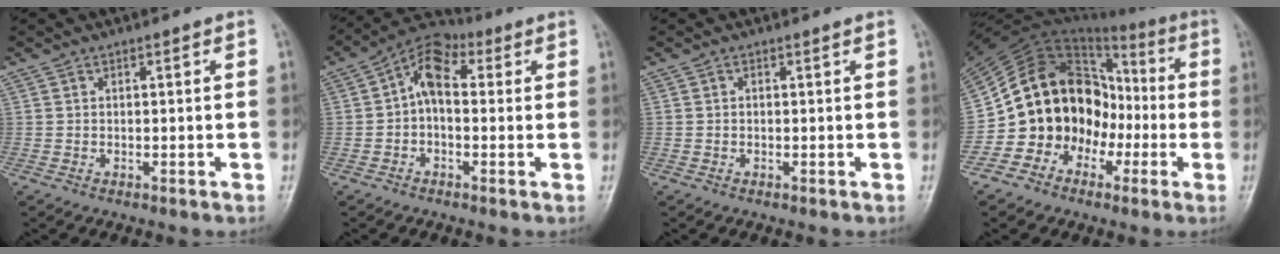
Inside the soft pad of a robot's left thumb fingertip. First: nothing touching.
{"total": 7.6, "force": [1.1, 4.9, 5.8], "torque": [-0.076, 0.026, 0.003]}
{"total": 0.0}
{"total": 16.8, "force": [-4.3, 13.9, 8.3], "torque": [-0.106, 0.080, -0.078]}